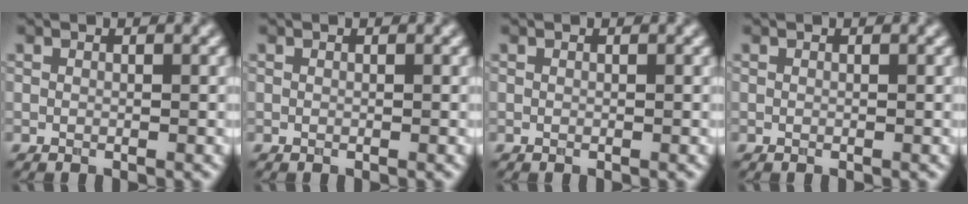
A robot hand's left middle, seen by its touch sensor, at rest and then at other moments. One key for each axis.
{"total": 0.0}
{"total": 0.0}
{"total": 0.0}